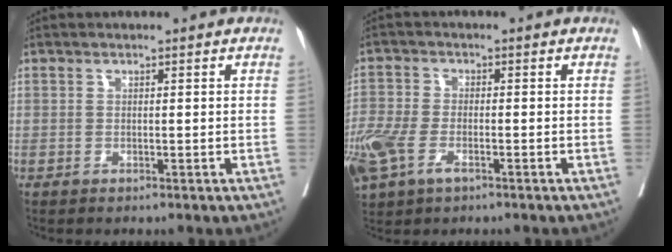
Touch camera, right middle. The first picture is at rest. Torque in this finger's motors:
{"motor_torque": [1.61, -0.52, 0.61, 0.21]}